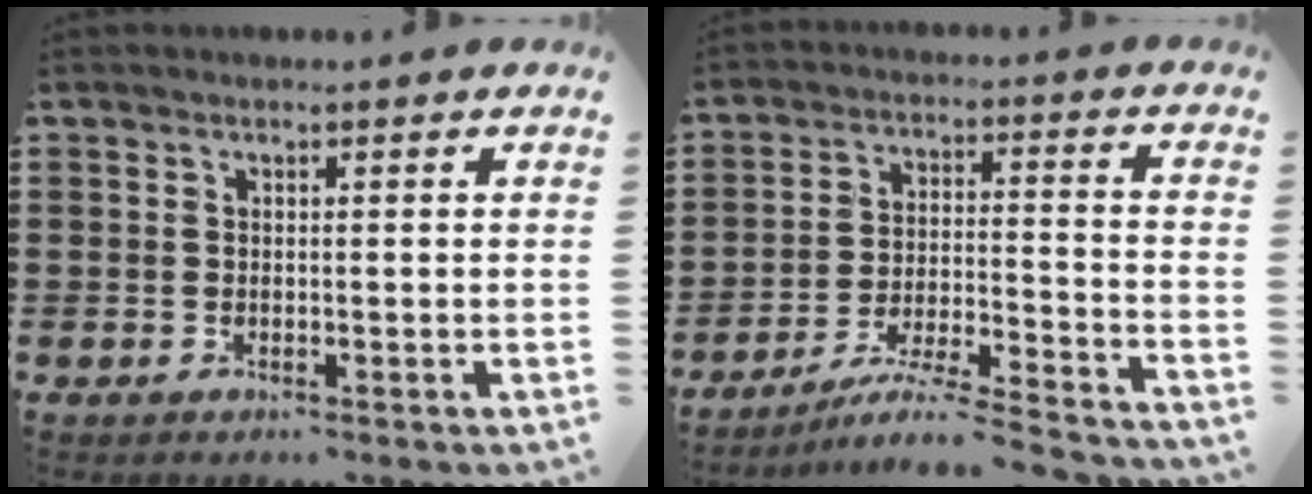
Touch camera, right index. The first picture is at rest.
{"total": 6.5, "force": [-5.8, -0.2, 2.9], "torque": [-0.057, -0.011, -0.115]}